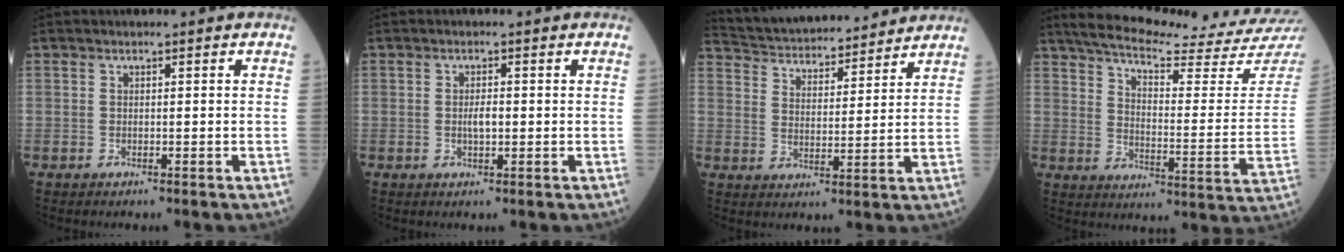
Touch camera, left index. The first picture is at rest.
{"total": 1.9, "force": [-0.1, 0.6, 1.8], "torque": [-0.035, 0.001, -0.001]}
{"total": 17.7, "force": [16.6, 2.9, 5.3], "torque": [-0.092, 0.029, 0.253]}
{"total": 24.7, "force": [22.0, 0.6, 11.2], "torque": [-0.181, -0.076, 0.285]}